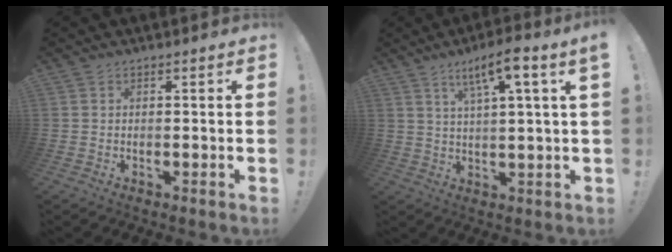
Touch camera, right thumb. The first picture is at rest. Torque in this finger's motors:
{"motor_torque": [0.42, 1.94, 0.63, 0.57, 0.11]}